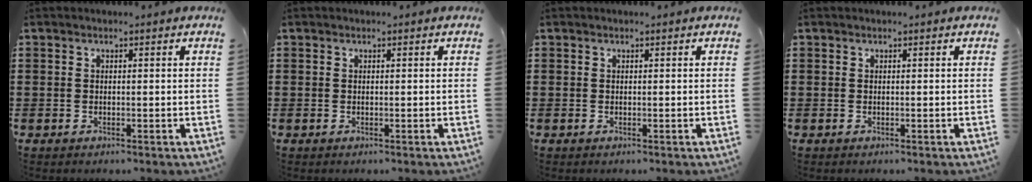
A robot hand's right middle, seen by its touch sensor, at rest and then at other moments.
{"total": 0.0}
{"total": 0.0}
{"total": 0.0}